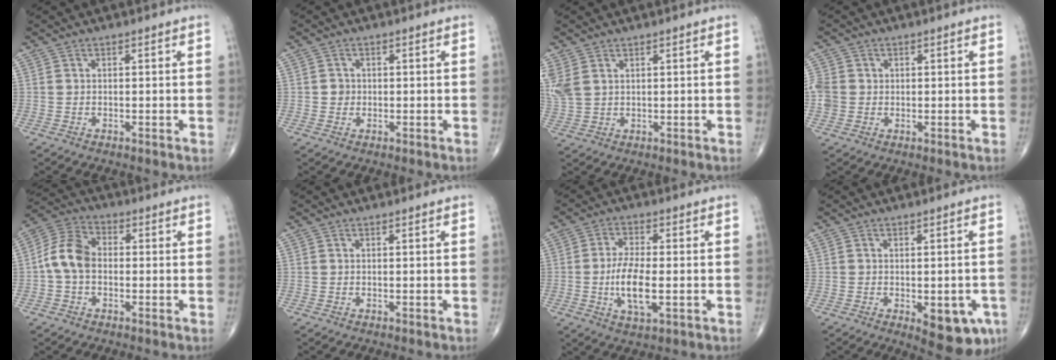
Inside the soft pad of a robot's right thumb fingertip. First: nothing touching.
{"total": 1.5, "force": [0.0, 1.5, 0.4], "torque": [0.002, 0.004, -0.001]}
{"total": 5.4, "force": [2.1, 3.5, 3.5], "torque": [-0.099, 0.004, 0.053]}
{"total": 4.6, "force": [0.2, 4.2, 1.9], "torque": [-0.039, 0.009, 0.007]}
{"total": 8.1, "force": [-0.8, 5.6, 5.7], "torque": [-0.106, 0.026, -0.028]}
{"total": 0.0}
{"total": 8.6, "force": [-1.4, 3.2, 7.8], "torque": [-0.153, -0.002, -0.026]}
{"total": 9.4, "force": [-3.3, 4.2, 7.7], "torque": [-0.072, -0.001, -0.032]}